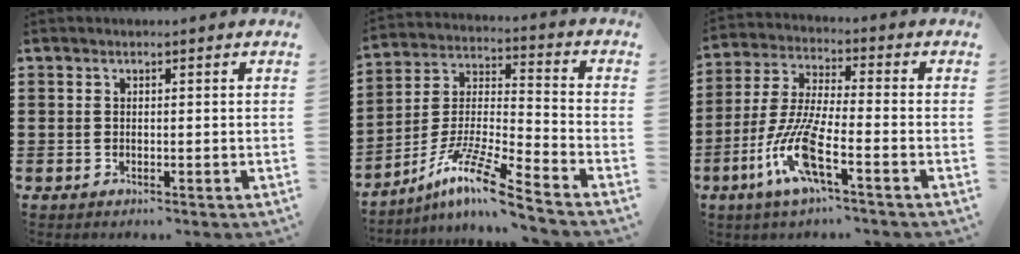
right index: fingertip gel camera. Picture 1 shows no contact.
{"total": 11.2, "force": [-8.8, 0.3, 6.9], "torque": [-0.143, -0.001, -0.180]}
{"total": 10.0, "force": [-4.9, 1.7, 8.6], "torque": [-0.210, -0.018, -0.101]}